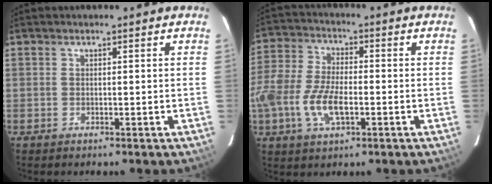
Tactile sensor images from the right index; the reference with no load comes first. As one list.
[{"total": 11.9, "force": [-3.8, 5.6, 9.8], "torque": [-0.216, -0.002, -0.075]}]